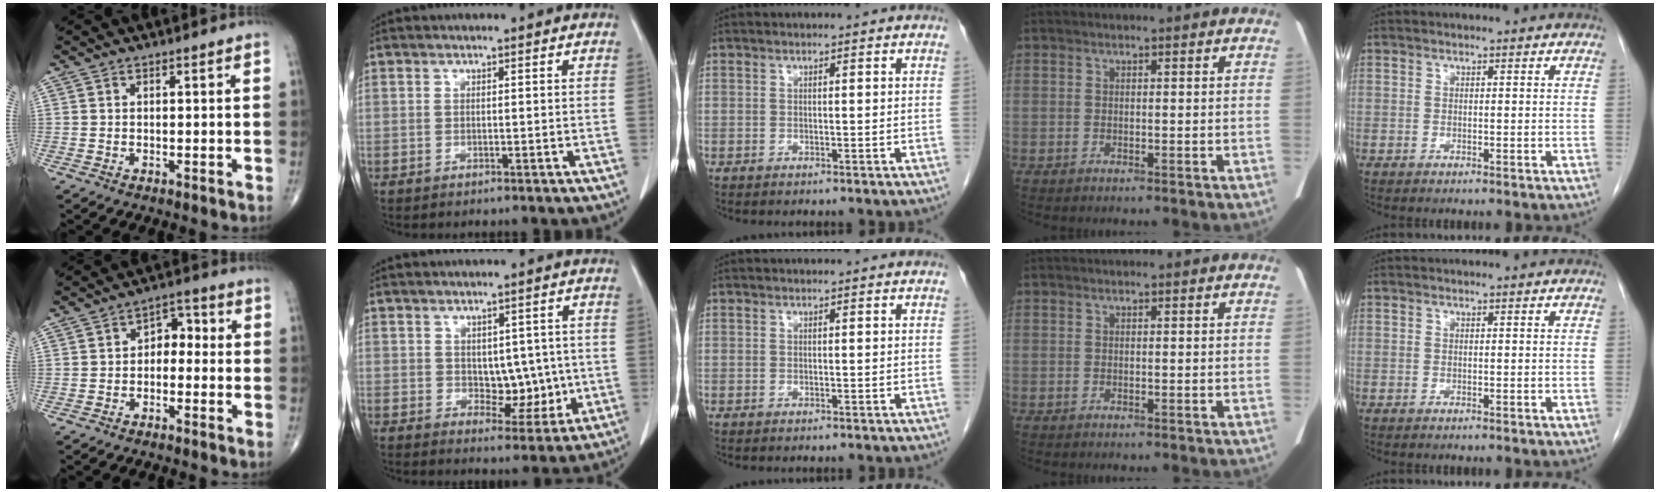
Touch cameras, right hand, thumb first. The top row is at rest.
{"thumb": {"total": 4.6, "force": [-0.7, 3.3, 3.2], "torque": [-0.026, 0.029, -0.026]}, "index": {"total": 5.6, "force": [0.1, 3.6, 4.3], "torque": [-0.045, 0.003, 0.015]}}